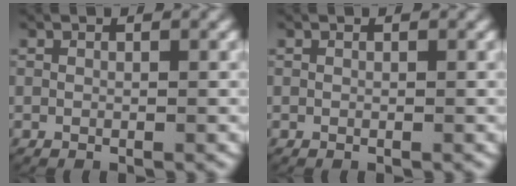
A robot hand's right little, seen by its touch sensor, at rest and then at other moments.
{"total": 0.0}